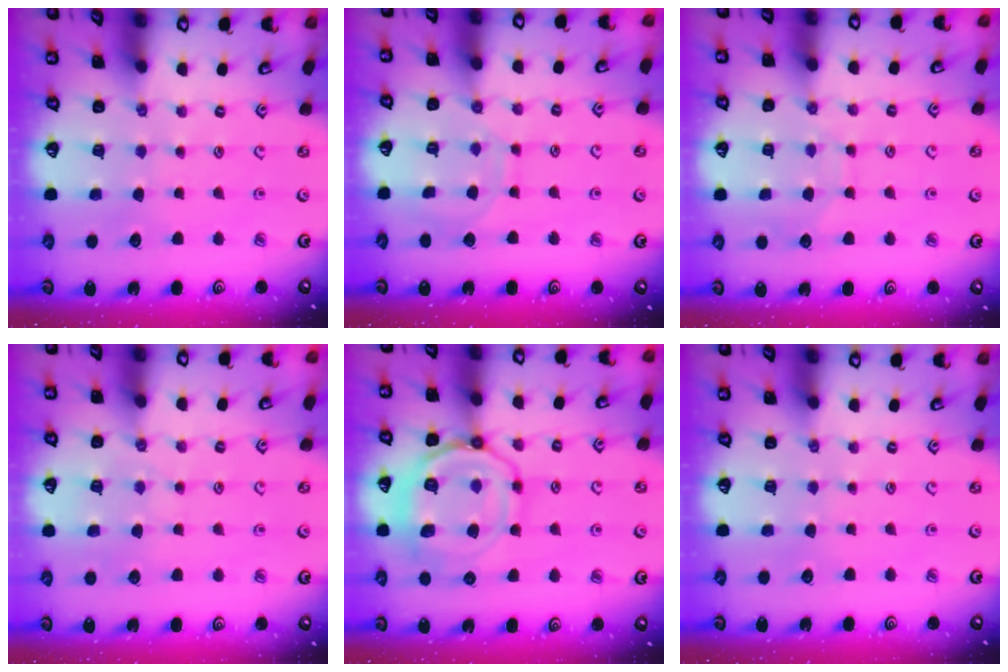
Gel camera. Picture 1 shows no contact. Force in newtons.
{"total": 7.8, "press": 7.8, "slide": 0.9}
{"total": 7.0, "press": 7.0, "slide": 0.6}
{"total": 4.8, "press": 4.7, "slide": 0.7}
{"total": 14.9, "press": 14.8, "slide": 1.6}
{"total": 0.0}